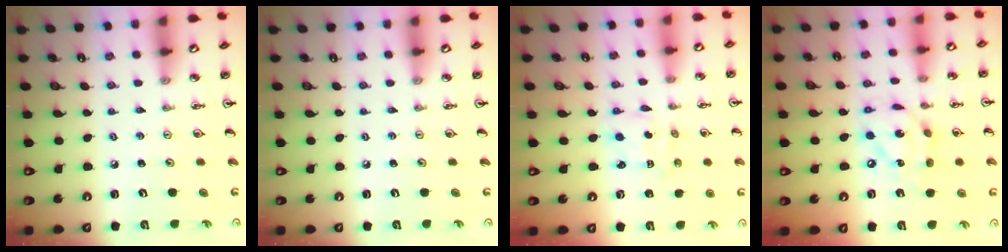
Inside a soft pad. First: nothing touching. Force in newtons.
{"total": 0.0}
{"total": 1.9, "press": 1.9, "slide": 0.4}
{"total": 13.4, "press": 13.4, "slide": 1.3}